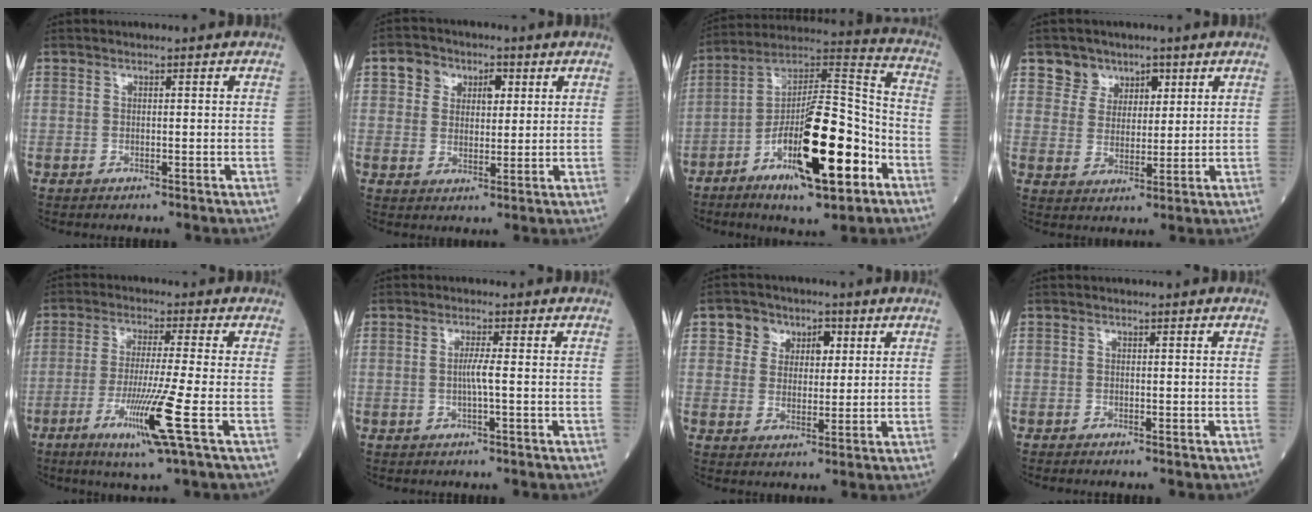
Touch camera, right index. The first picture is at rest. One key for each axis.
{"total": 6.0, "fx": 2.4, "fy": 4.4, "fz": 3.3, "tx": -0.046, "ty": 0.021, "tz": 0.042}
{"total": 19.7, "fx": -8.0, "fy": 4.2, "fz": 17.5, "tx": -0.304, "ty": 0.002, "tz": -0.125}
{"total": 5.5, "fx": 3.4, "fy": 4.3, "fz": 0.3, "tx": 0.000, "ty": 0.011, "tz": 0.063}
{"total": 9.6, "fx": -3.8, "fy": -1.6, "fz": 8.7, "tx": -0.166, "ty": -0.030, "tz": -0.071}
{"total": 2.1, "fx": -0.2, "fy": -0.4, "fz": 2.0, "tx": -0.040, "ty": 0.000, "tz": -0.004}
{"total": 5.8, "fx": 2.4, "fy": 4.8, "fz": 2.0, "tx": -0.023, "ty": 0.021, "tz": 0.041}
{"total": 0.9, "fx": -0.8, "fy": -0.1, "fz": 0.4, "tx": -0.007, "ty": 0.001, "tz": -0.010}